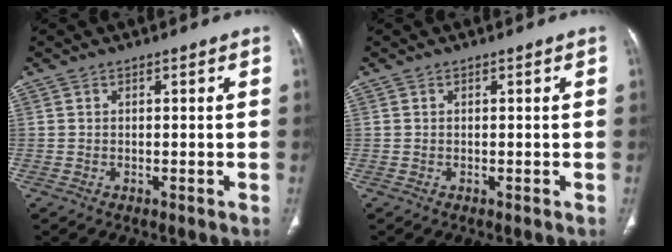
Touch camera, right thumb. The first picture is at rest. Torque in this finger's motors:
{"motor_torque": [0.00, 0.00, -0.07, 0.07, 0.01]}